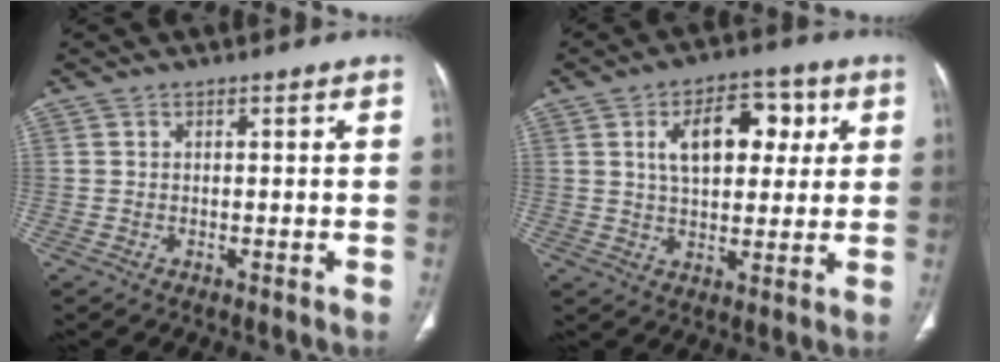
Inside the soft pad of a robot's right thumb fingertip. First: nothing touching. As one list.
[{"total": 12.2, "force": [3.5, 7.1, 9.3], "torque": [-0.107, 0.006, 0.053]}]